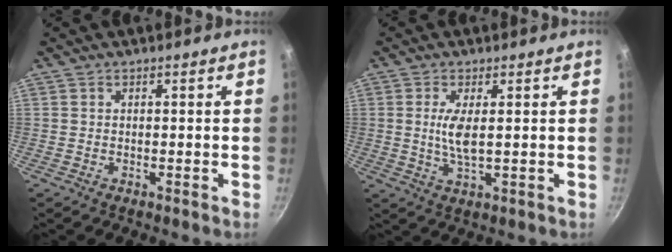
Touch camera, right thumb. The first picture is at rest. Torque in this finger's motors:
{"motor_torque": [-0.49, 0.55, 0.15, 0.62, 0.15]}